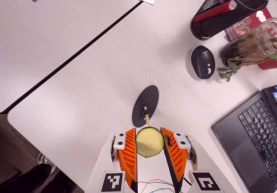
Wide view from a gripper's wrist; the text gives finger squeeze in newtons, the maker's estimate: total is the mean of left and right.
{"total": 11.5, "left": 12.2, "right": 10.8}